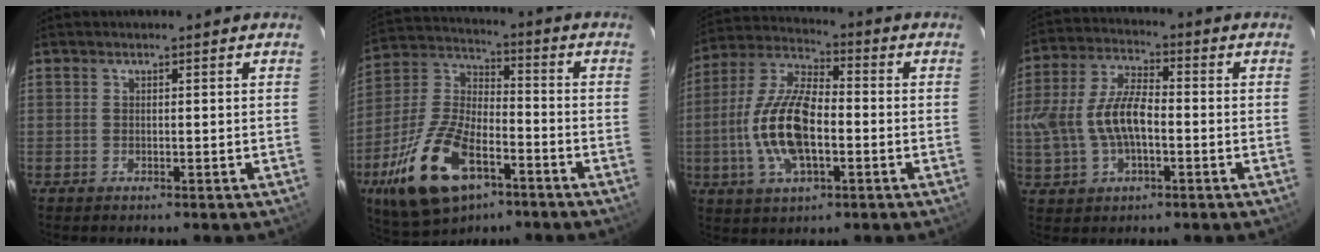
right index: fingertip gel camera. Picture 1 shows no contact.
{"total": 20.0, "force": [-10.1, 9.8, 14.3], "torque": [-0.307, -0.015, -0.180]}
{"total": 15.0, "force": [-2.9, 6.5, 13.3], "torque": [-0.280, 0.004, -0.057]}
{"total": 12.6, "force": [-1.8, 6.6, 10.6], "torque": [-0.225, 0.011, -0.029]}